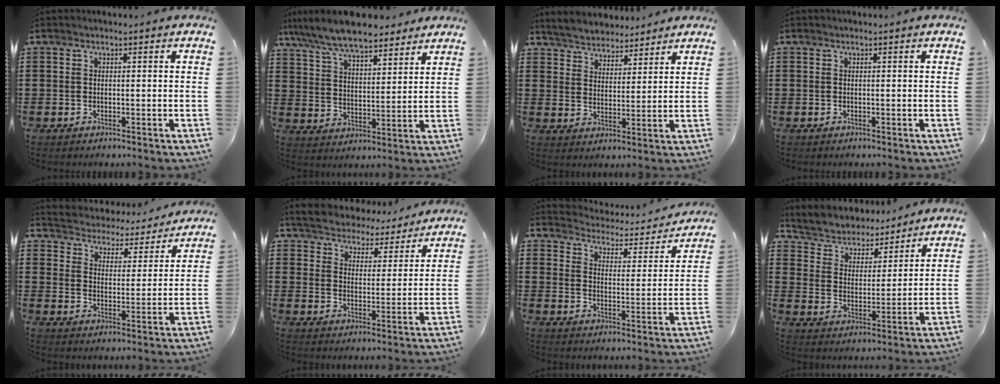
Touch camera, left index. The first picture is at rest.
{"total": 9.0, "force": [8.0, 2.1, 3.6], "torque": [-0.101, -0.022, 0.148]}
{"total": 4.3, "force": [4.2, 0.8, -0.3], "torque": [-0.015, -0.018, 0.076]}
{"total": 0.0}
{"total": 3.5, "force": [3.5, 0.3, -0.3], "torque": [-0.020, -0.033, 0.051]}
{"total": 4.5, "force": [4.5, 0.1, -0.6], "torque": [-0.018, -0.040, 0.073]}
{"total": 3.1, "force": [3.1, 0.4, -0.1], "torque": [-0.022, -0.027, 0.044]}
{"total": 4.7, "force": [4.5, 1.3, 0.1], "torque": [-0.033, -0.033, 0.074]}